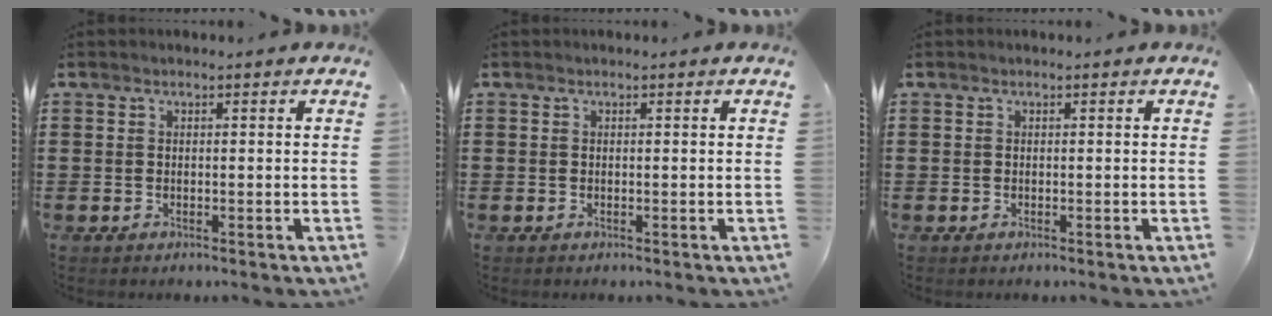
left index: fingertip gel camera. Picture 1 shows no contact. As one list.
[{"total": 0.0}, {"total": 0.0}]